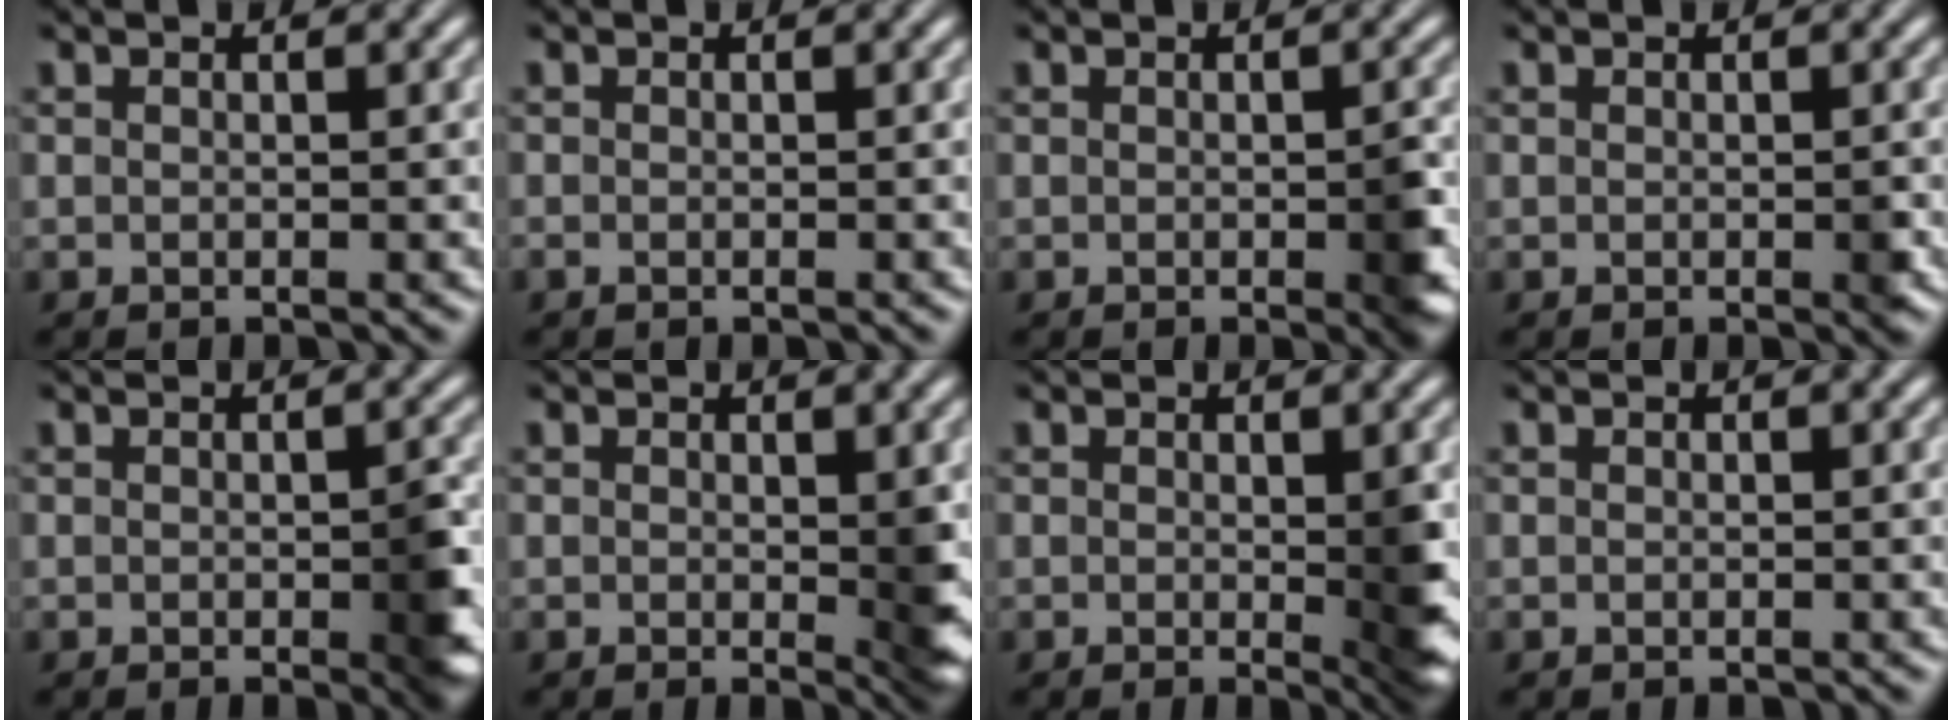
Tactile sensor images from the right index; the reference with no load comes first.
{"total": 0.5, "force": [-0.4, 0.3, 0.2], "torque": [-0.008, -0.005, -0.004]}
{"total": 2.1, "force": [-0.6, 0.9, 1.8], "torque": [-0.019, -0.005, -0.011]}
{"total": 0.6, "force": [-0.2, 0.2, 0.5], "torque": [-0.003, -0.001, -0.004]}
{"total": 2.9, "force": [-0.7, 1.3, 2.5], "torque": [-0.029, -0.007, -0.012]}
{"total": 2.2, "force": [0.0, 0.7, 2.1], "torque": [-0.022, -0.014, 0.004]}
{"total": 2.8, "force": [-0.2, 0.8, 2.7], "torque": [-0.031, -0.015, -0.001]}
{"total": 0.0}